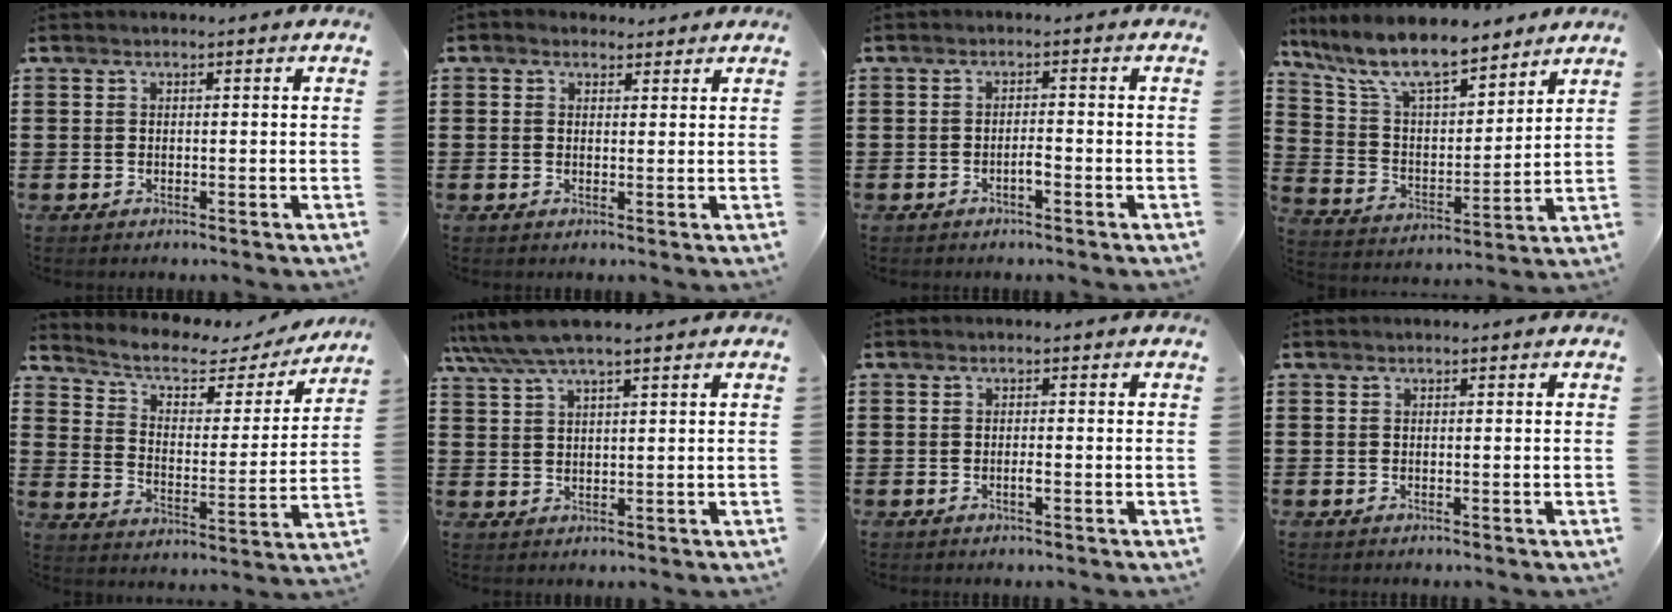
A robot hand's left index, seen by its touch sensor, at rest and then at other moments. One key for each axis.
{"total": 1.7, "fx": 1.2, "fy": 1.1, "fz": 0.3, "tx": -0.002, "ty": 0.005, "tz": 0.021}
{"total": 1.8, "fx": -0.9, "fy": 0.3, "fz": 1.5, "tx": -0.028, "ty": 0.002, "tz": -0.017}
{"total": 11.1, "fx": 9.3, "fy": 2.5, "fz": 5.5, "tx": -0.144, "ty": -0.044, "tz": 0.164}
{"total": 5.2, "fx": 3.7, "fy": 2.5, "fz": 2.7, "tx": -0.072, "ty": -0.017, "tz": 0.057}
{"total": 5.0, "fx": 3.9, "fy": 0.5, "fz": 3.1, "tx": -0.068, "ty": -0.004, "tz": 0.072}
{"total": 1.2, "fx": -0.3, "fy": 0.2, "fz": 1.1, "tx": -0.022, "ty": -0.002, "tz": -0.006}
{"total": 0.0}